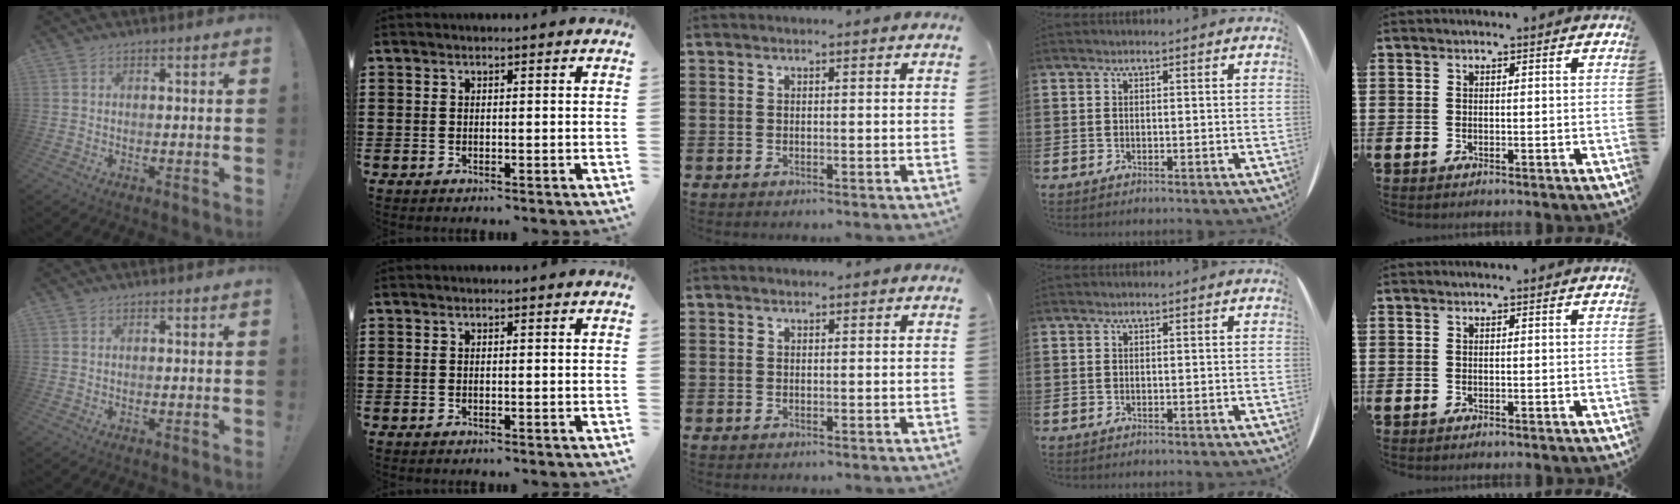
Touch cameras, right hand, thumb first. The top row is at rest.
{}